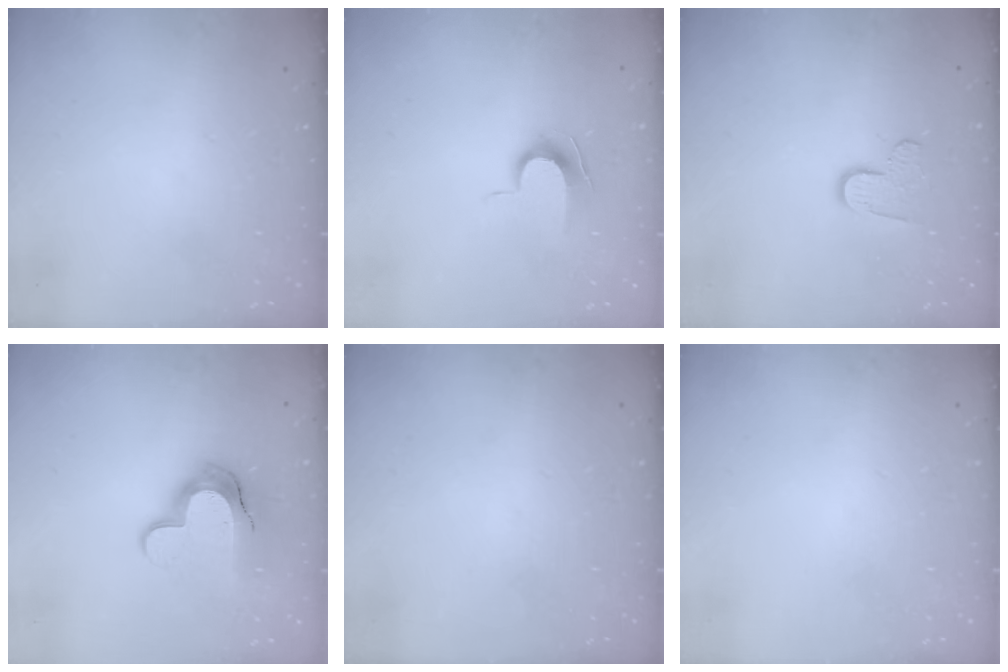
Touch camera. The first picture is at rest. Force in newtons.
{"total": 7.8, "press": 7.8, "slide": 0.7}
{"total": 7.0, "press": 7.0, "slide": 0.3}
{"total": 14.0, "press": 14.0, "slide": 1.0}
{"total": 0.0}
{"total": 0.0}